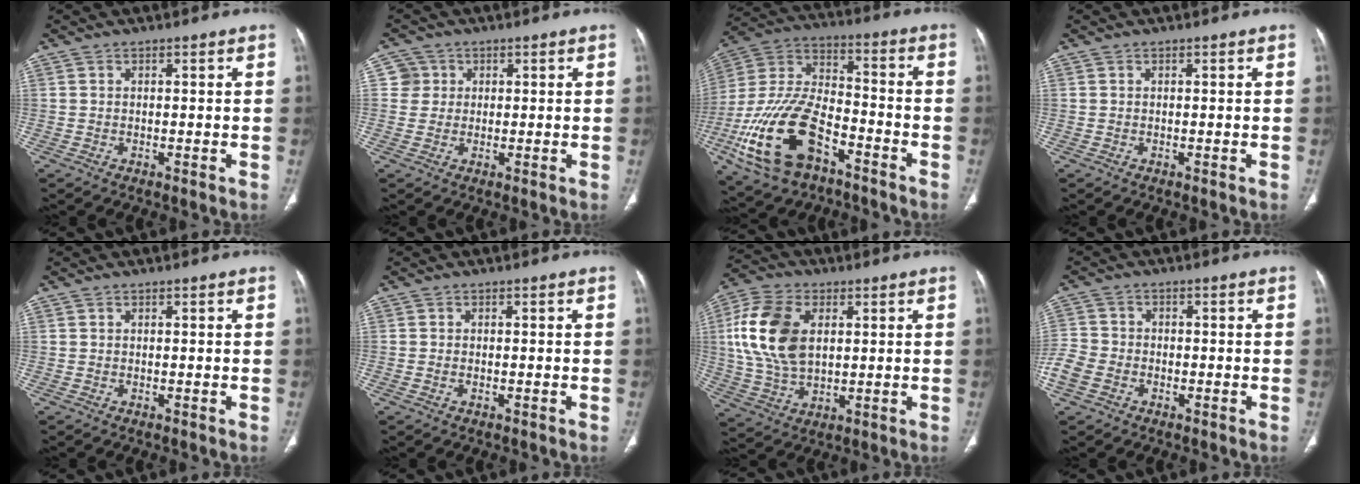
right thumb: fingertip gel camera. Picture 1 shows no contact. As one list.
[{"total": 3.3, "force": [0.7, 3.2, 0.0], "torque": [0.025, 0.006, 0.008]}, {"total": 21.6, "force": [-10.1, 11.3, 15.4], "torque": [-0.319, 0.051, -0.180]}, {"total": 0.0}, {"total": 0.0}, {"total": 0.7, "force": [-0.3, 0.3, 0.5], "torque": [-0.016, 0.006, -0.005]}, {"total": 15.3, "force": [3.0, 9.7, 11.4], "torque": [-0.228, 0.003, 0.058]}, {"total": 6.2, "force": [-2.8, 4.6, 3.1], "torque": [-0.075, 0.012, -0.055]}]